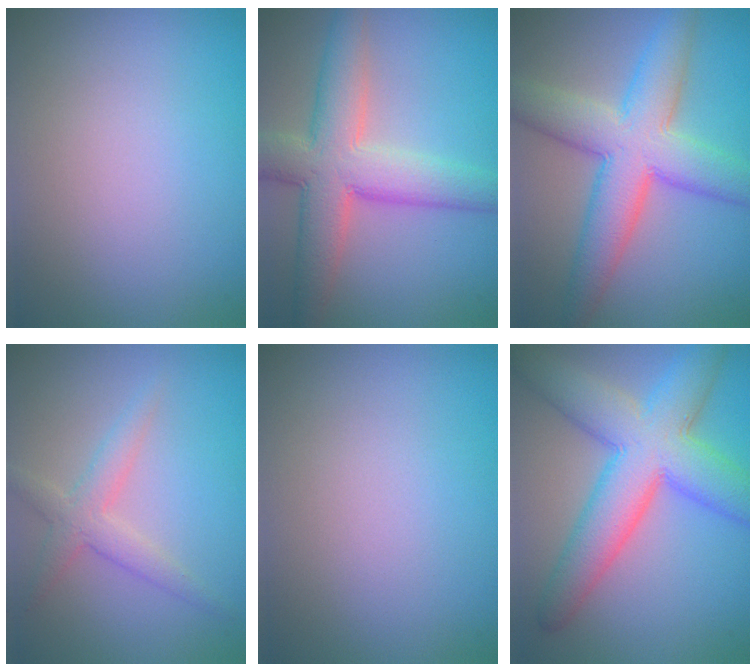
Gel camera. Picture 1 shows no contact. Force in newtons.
{"total": 7.9, "press": 7.8, "slide": 0.4}
{"total": 8.5, "press": 8.5, "slide": 0.3}
{"total": 2.7, "press": 2.7, "slide": 0.1}
{"total": 0.0}
{"total": 9.4, "press": 9.3, "slide": 0.5}